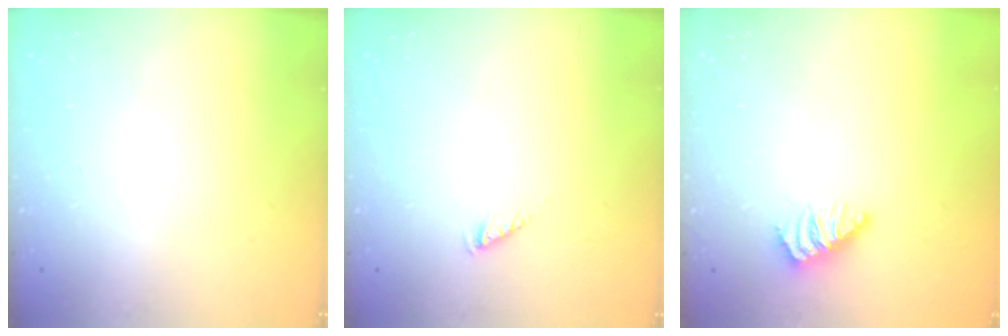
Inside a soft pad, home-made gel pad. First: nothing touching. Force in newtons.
{"total": 0.8, "press": 0.8, "slide": 0.2}
{"total": 0.7, "press": 0.7, "slide": 0.1}